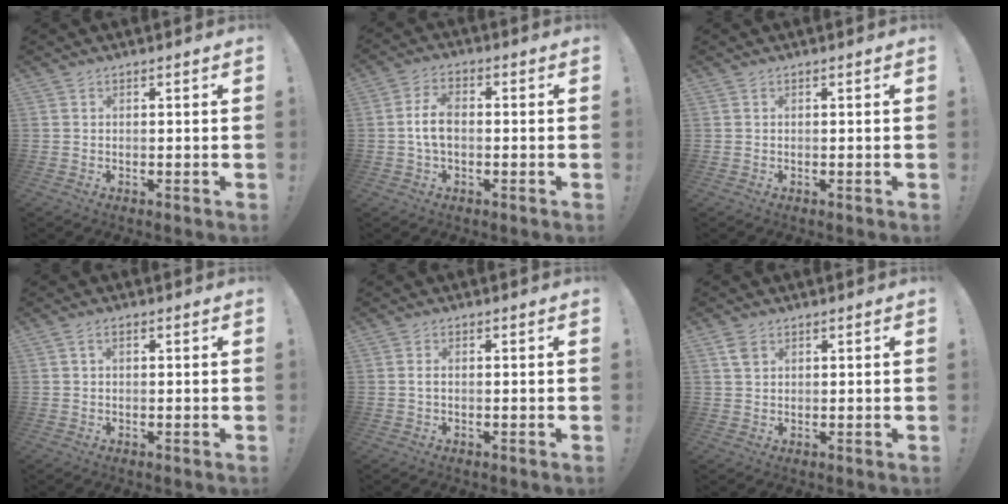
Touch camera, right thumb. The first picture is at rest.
{"total": 6.3, "force": [-0.6, 3.5, 5.3], "torque": [-0.099, 0.009, -0.009]}
{"total": 0.0}
{"total": 1.9, "force": [0.4, 1.0, 1.6], "torque": [-0.026, 0.004, 0.007]}
{"total": 1.1, "force": [0.0, 0.3, 1.1], "torque": [-0.025, 0.004, 0.001]}
{"total": 3.1, "force": [1.7, 1.9, 1.8], "torque": [-0.025, -0.003, 0.030]}